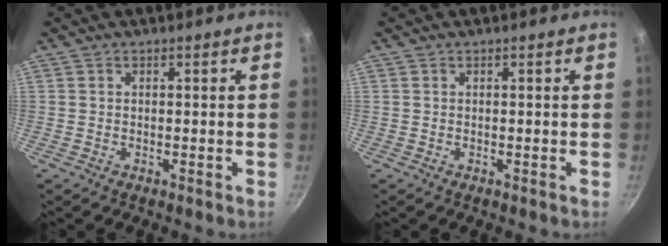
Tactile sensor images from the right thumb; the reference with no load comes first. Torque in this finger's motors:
{"motor_torque": [-0.03, 0.03, 0.00, 0.00, 0.00]}